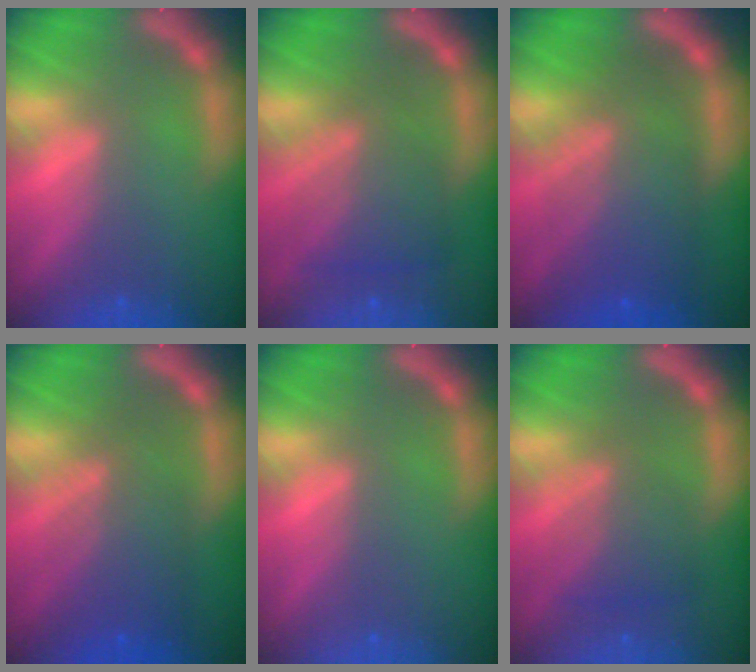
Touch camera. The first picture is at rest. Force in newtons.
{"total": 6.1}
{"total": 9.1}
{"total": 6.6}
{"total": 0.0}
{"total": 4.6}